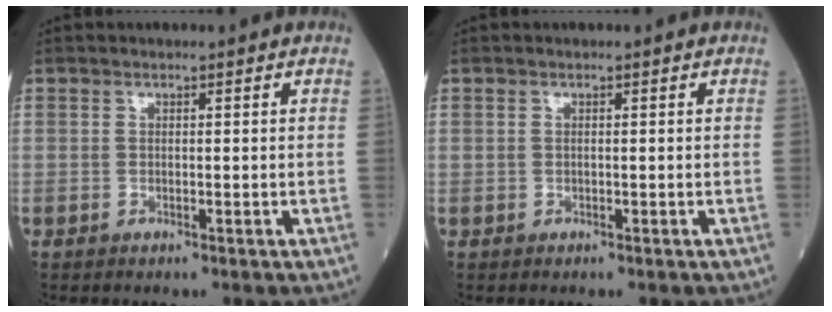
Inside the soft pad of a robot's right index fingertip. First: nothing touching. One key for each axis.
{"total": 0.0}